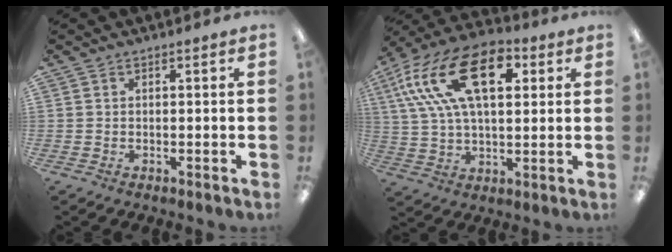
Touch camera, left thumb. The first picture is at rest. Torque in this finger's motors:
{"motor_torque": [0.46, 1.83, 1.82, -0.95, 0.22]}